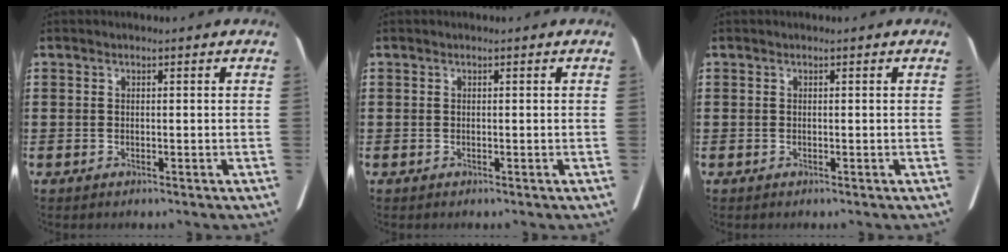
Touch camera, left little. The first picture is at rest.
{"total": 0.0}
{"total": 0.0}